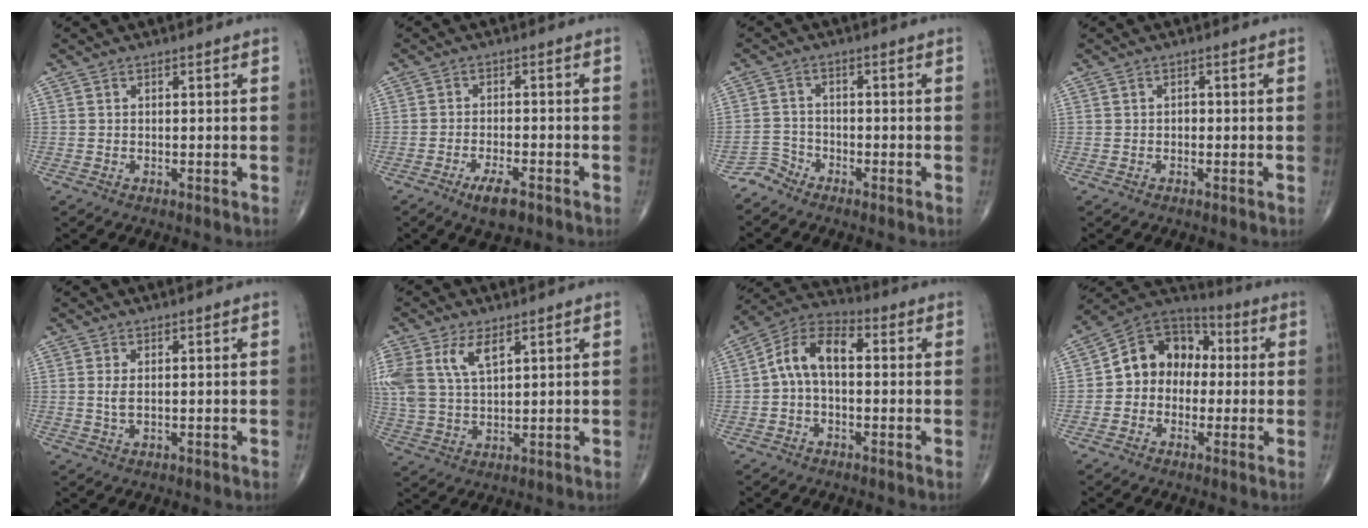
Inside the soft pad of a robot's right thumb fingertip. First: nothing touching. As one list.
[{"total": 5.0, "force": [-3.1, 1.6, 3.5], "torque": [-0.065, 0.006, -0.051]}, {"total": 2.8, "force": [-2.6, 0.8, -0.6], "torque": [0.018, -0.002, -0.059]}, {"total": 0.8, "force": [-0.2, 0.6, 0.5], "torque": [-0.003, 0.003, -0.006]}, {"total": 1.9, "force": [0.3, 0.7, 1.7], "torque": [-0.039, -0.002, 0.012]}, {"total": 10.7, "force": [4.8, 5.4, 7.9], "torque": [-0.179, -0.002, 0.105]}, {"total": 9.8, "force": [0.4, 5.7, 8.0], "torque": [-0.140, 0.035, -0.006]}, {"total": 12.4, "force": [0.1, 10.1, 7.2], "torque": [-0.078, 0.042, -0.016]}]